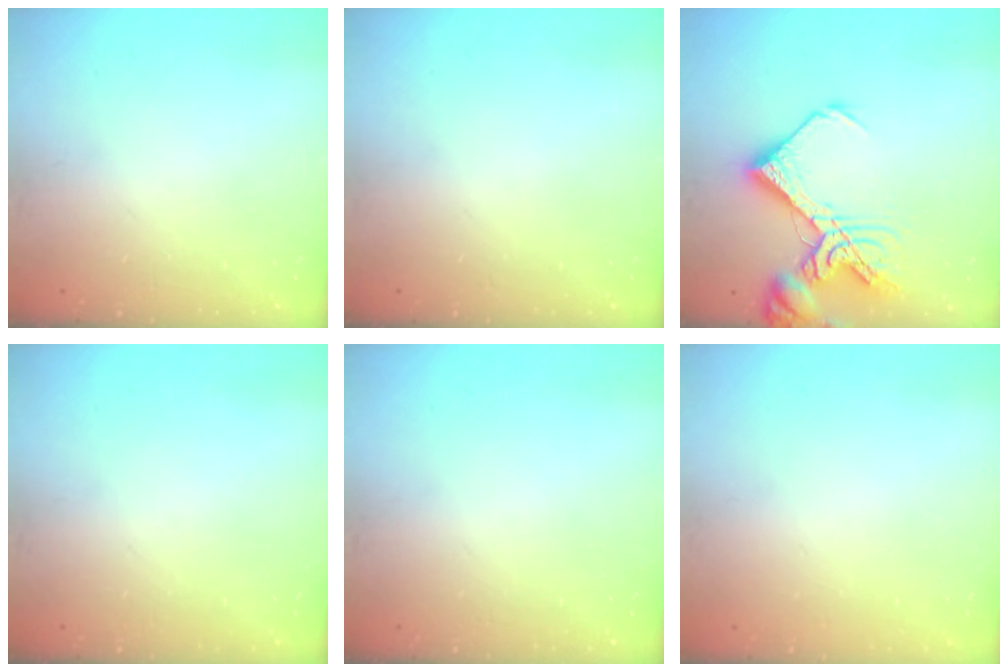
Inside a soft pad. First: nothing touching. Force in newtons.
{"total": 0.0}
{"total": 16.5, "press": 16.4, "slide": 2.1}
{"total": 0.0}
{"total": 0.0}
{"total": 1.8, "press": 1.8, "slide": 0.1}